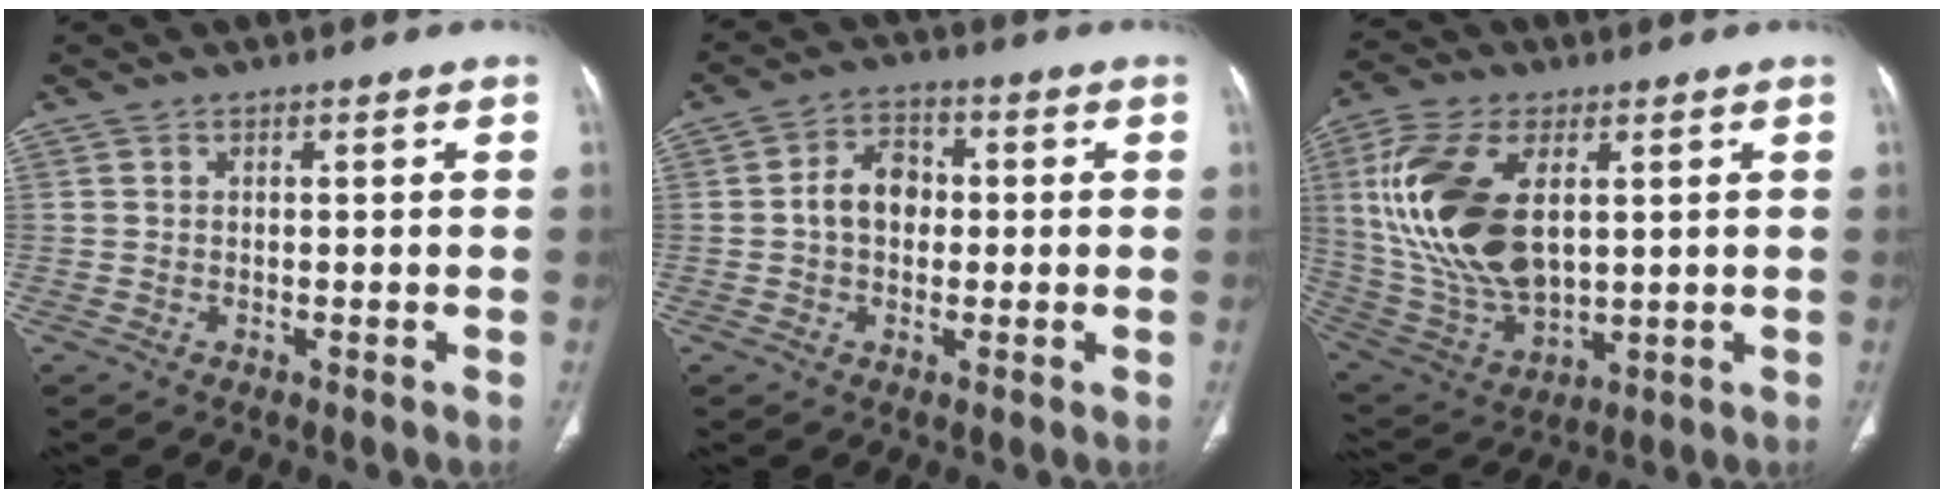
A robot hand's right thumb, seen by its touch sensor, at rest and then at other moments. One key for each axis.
{"total": 6.9, "fx": 0.0, "fy": 5.1, "fz": 4.5, "tx": -0.059, "ty": 0.017, "tz": -0.008}
{"total": 20.7, "fx": 4.0, "fy": 11.5, "fz": 16.8, "tx": -0.345, "ty": -0.016, "tz": 0.087}